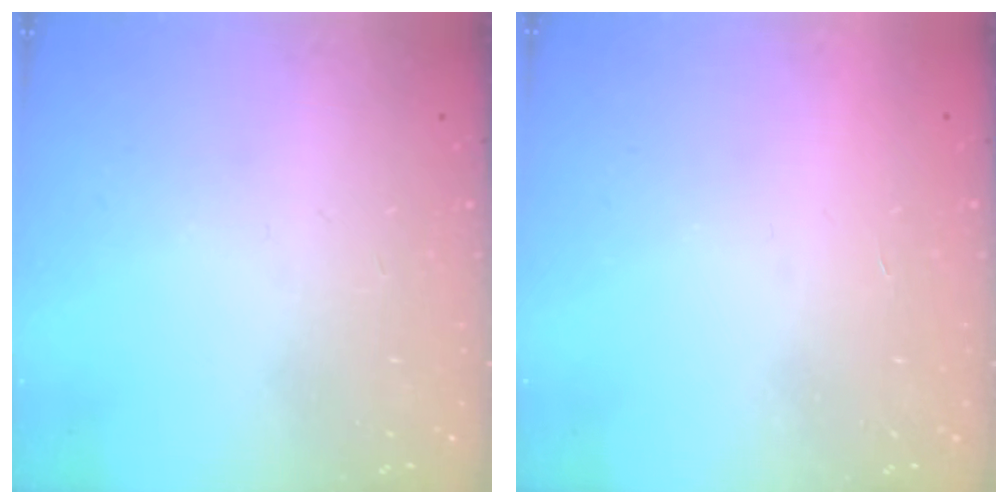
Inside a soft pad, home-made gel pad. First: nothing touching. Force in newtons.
{"total": 1.7, "press": 1.7, "slide": 0.1}